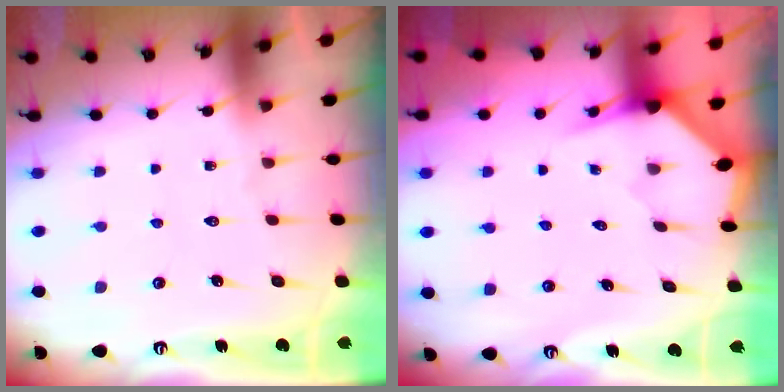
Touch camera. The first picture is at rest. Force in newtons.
{"total": 2.9, "press": 2.9, "slide": 0.2}